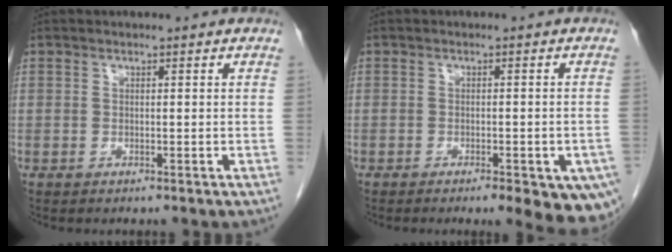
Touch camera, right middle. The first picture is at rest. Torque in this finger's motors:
{"motor_torque": [1.11, -1.03, 0.21, 0.05]}